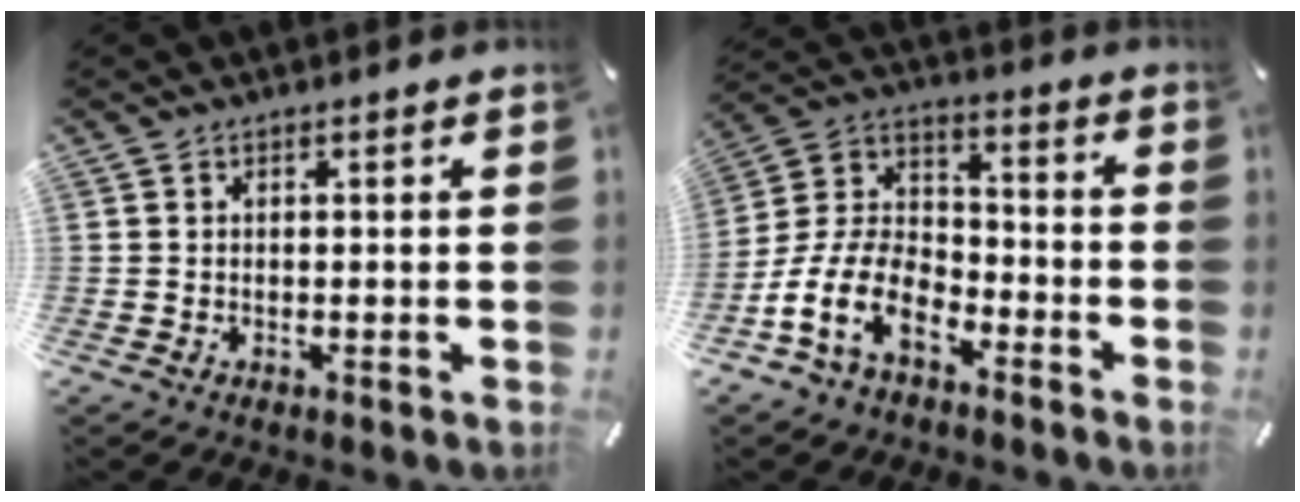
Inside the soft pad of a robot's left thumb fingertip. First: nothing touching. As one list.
[{"total": 14.2, "force": [-8.7, 8.1, 7.8], "torque": [-0.180, 0.034, -0.169]}]